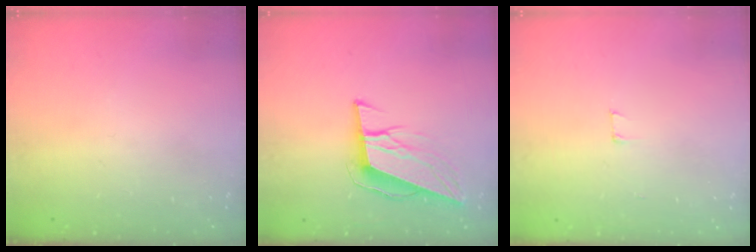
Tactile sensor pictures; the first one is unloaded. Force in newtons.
{"total": 9.9, "press": 9.6, "slide": 2.3}
{"total": 2.9, "press": 2.9, "slide": 0.2}